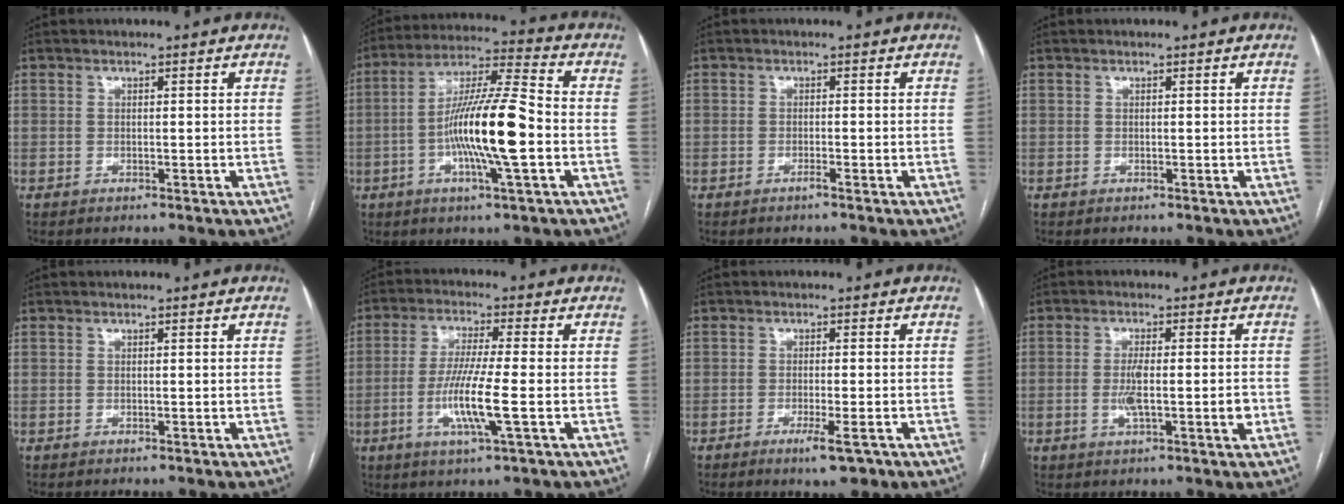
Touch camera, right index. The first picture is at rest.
{"total": 14.3, "force": [-2.9, 0.6, 14.0], "torque": [-0.262, 0.000, -0.059]}
{"total": 0.7, "force": [-0.5, -0.1, 0.4], "torque": [-0.009, 0.000, -0.010]}
{"total": 0.0}
{"total": 0.0}
{"total": 8.8, "force": [-2.2, -0.4, 8.5], "torque": [-0.172, -0.015, -0.045]}
{"total": 3.7, "force": [-2.0, 0.4, 3.0], "torque": [-0.048, -0.007, -0.029]}
{"total": 5.6, "force": [-1.1, 0.8, 5.4], "torque": [-0.104, -0.002, -0.017]}